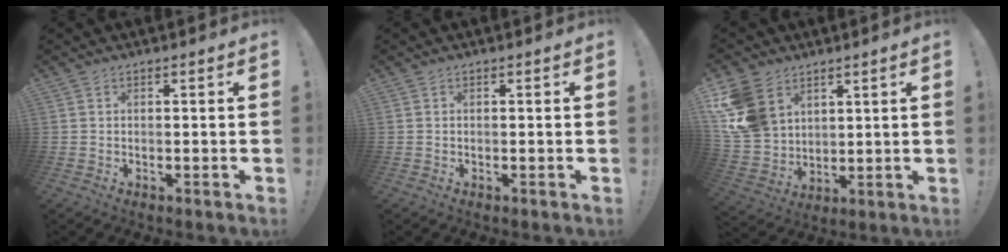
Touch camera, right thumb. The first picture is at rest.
{"total": 0.0}
{"total": 14.6, "force": [7.1, 10.7, 7.1], "torque": [-0.149, -0.032, 0.143]}